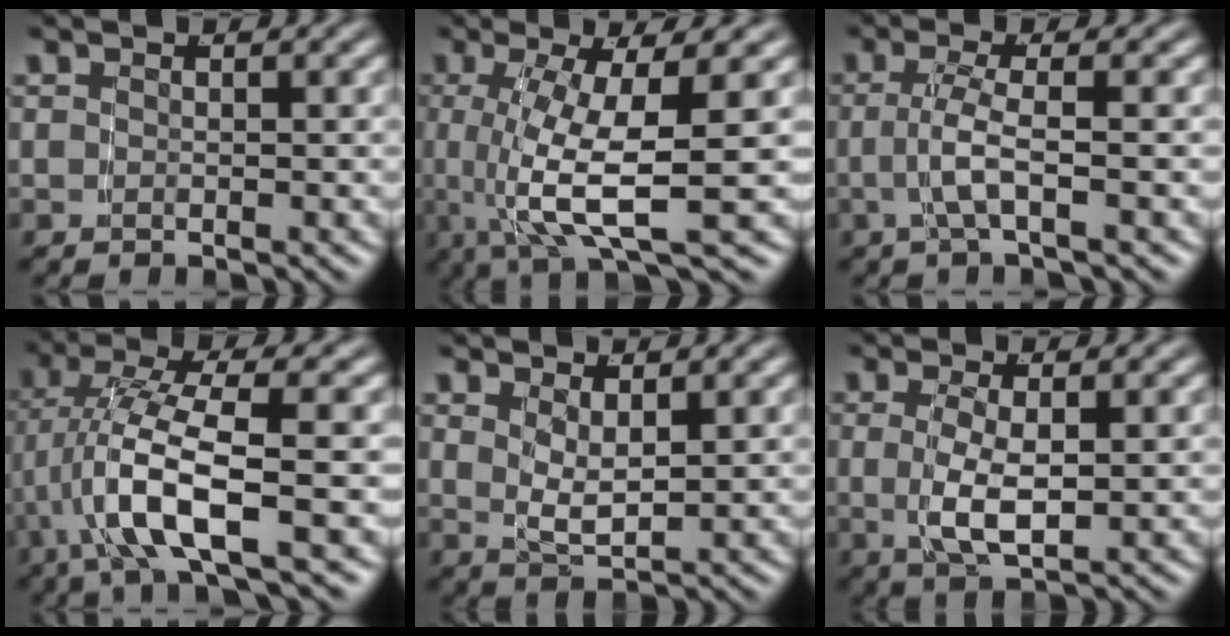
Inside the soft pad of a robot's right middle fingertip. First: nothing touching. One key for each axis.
{"total": 7.4, "fx": -0.8, "fy": 2.2, "fz": 7.1, "tx": -0.128, "ty": -0.018, "tz": -0.003}
{"total": 2.7, "fx": -0.7, "fy": -0.3, "fz": 2.6, "tx": -0.051, "ty": 0.000, "tz": -0.010}
{"total": 6.8, "fx": -0.5, "fy": 2.1, "fz": 6.5, "tx": -0.137, "ty": -0.016, "tz": -0.002}
{"total": 2.7, "fx": 1.0, "fy": 0.7, "fz": 2.4, "tx": -0.044, "ty": -0.012, "tz": 0.027}
{"total": 3.7, "fx": -0.2, "fy": 1.0, "fz": 3.5, "tx": -0.077, "ty": -0.011, "tz": 0.006}